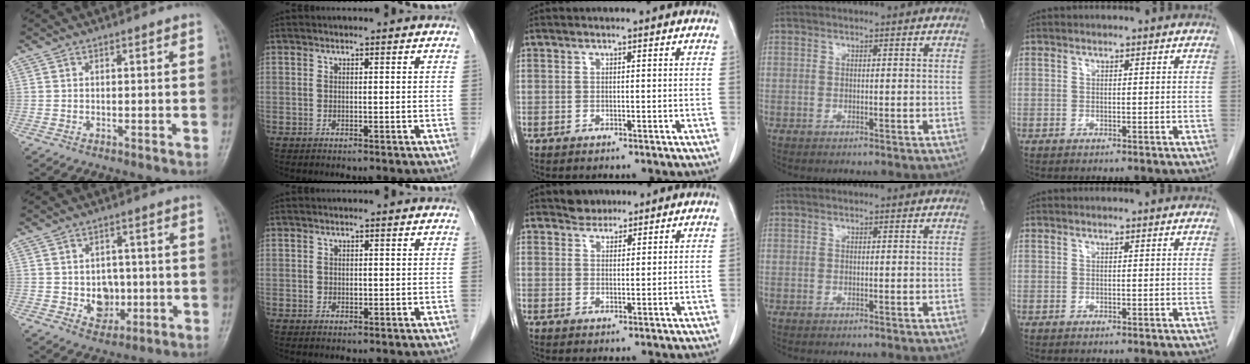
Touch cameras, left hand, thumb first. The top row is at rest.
{"thumb": {"total": 6.3, "force": [-0.7, 5.2, 3.4], "torque": [-0.014, 0.005, -0.002]}, "index": {"total": 0.9, "force": [-0.1, 0.7, 0.6], "torque": [-0.012, 0.001, -0.001]}, "middle": {"total": 2.5, "force": [2.1, 1.3, 0.0], "torque": [-0.002, 0.005, 0.034]}}